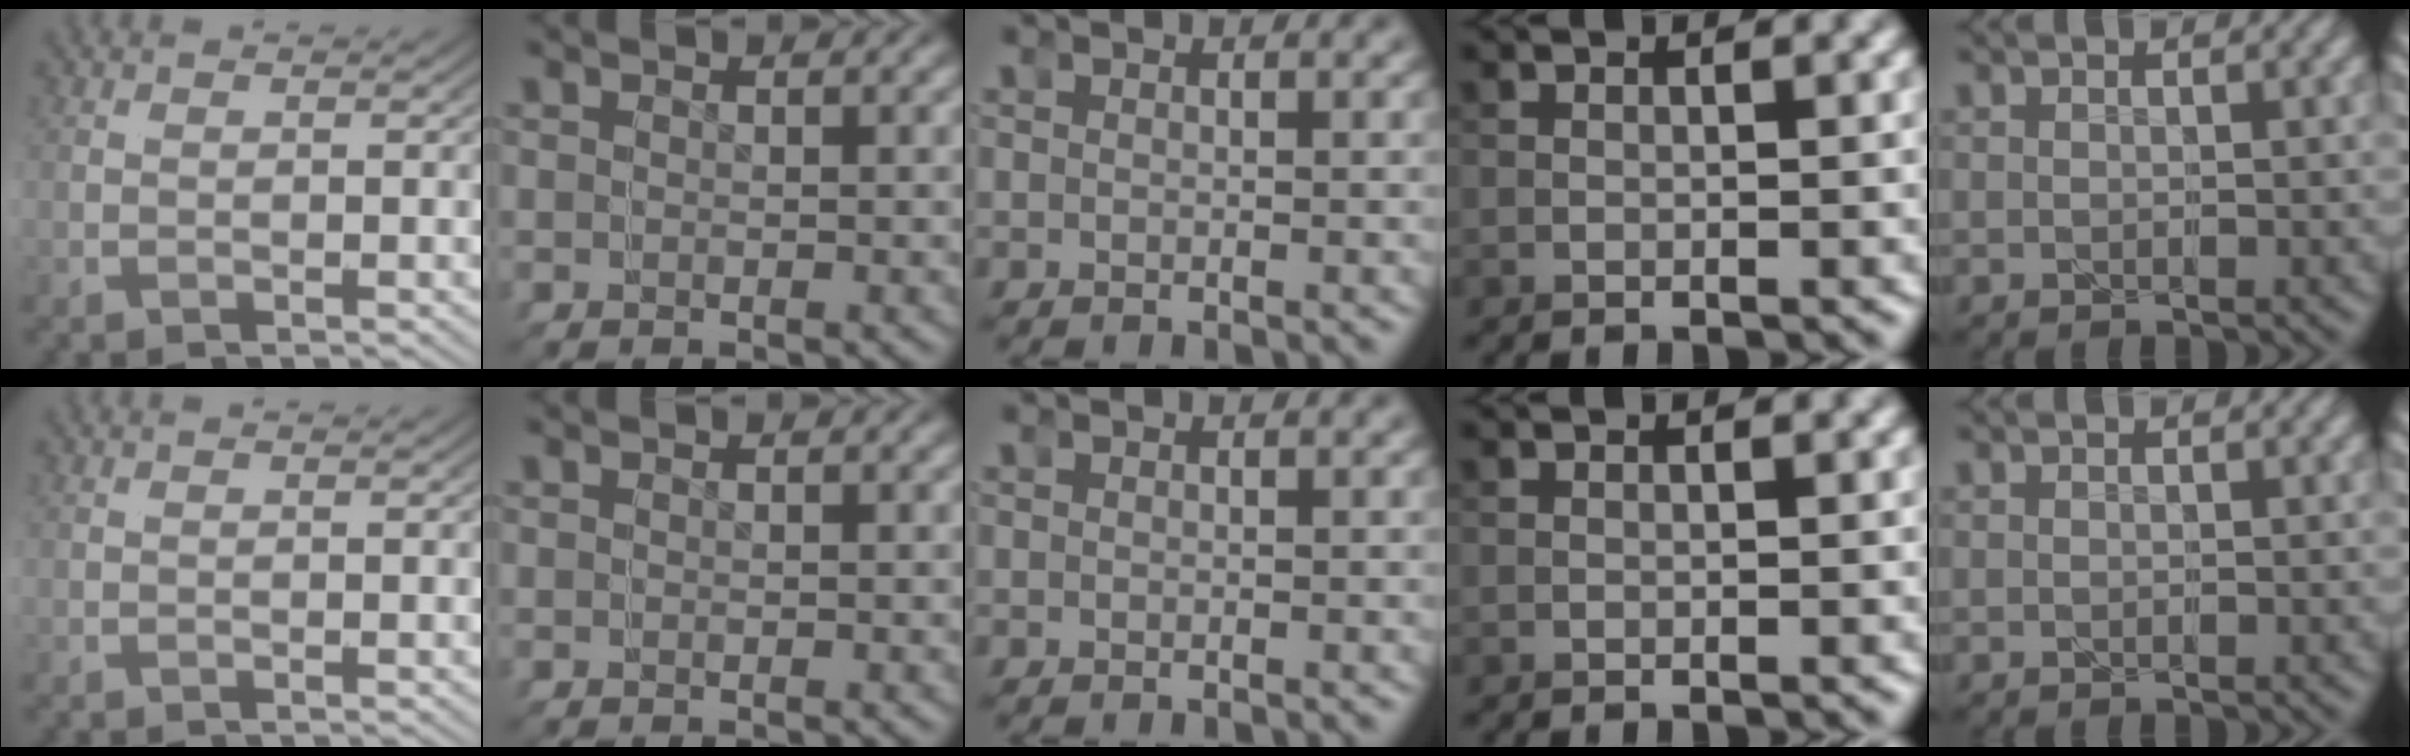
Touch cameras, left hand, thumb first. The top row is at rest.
{}